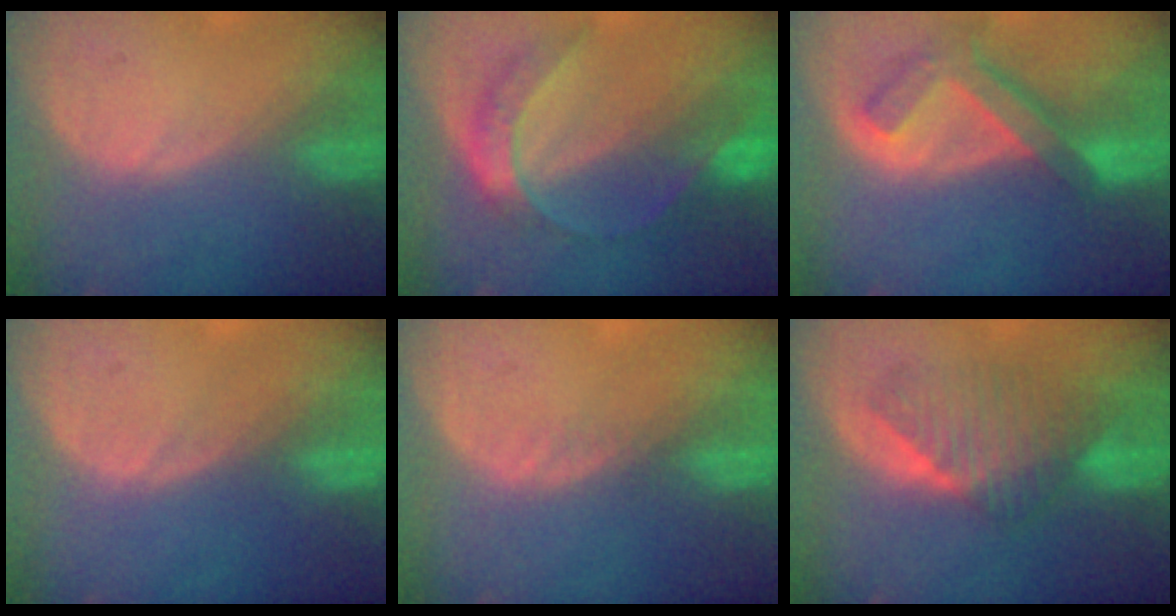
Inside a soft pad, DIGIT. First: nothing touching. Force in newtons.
{"total": 7.2, "press": 6.1, "slide": 4.0}
{"total": 7.6, "press": 6.6, "slide": 3.7}
{"total": 0.0}
{"total": 1.2, "press": 0.9, "slide": 0.8}
{"total": 6.9, "press": 6.9, "slide": 0.5}